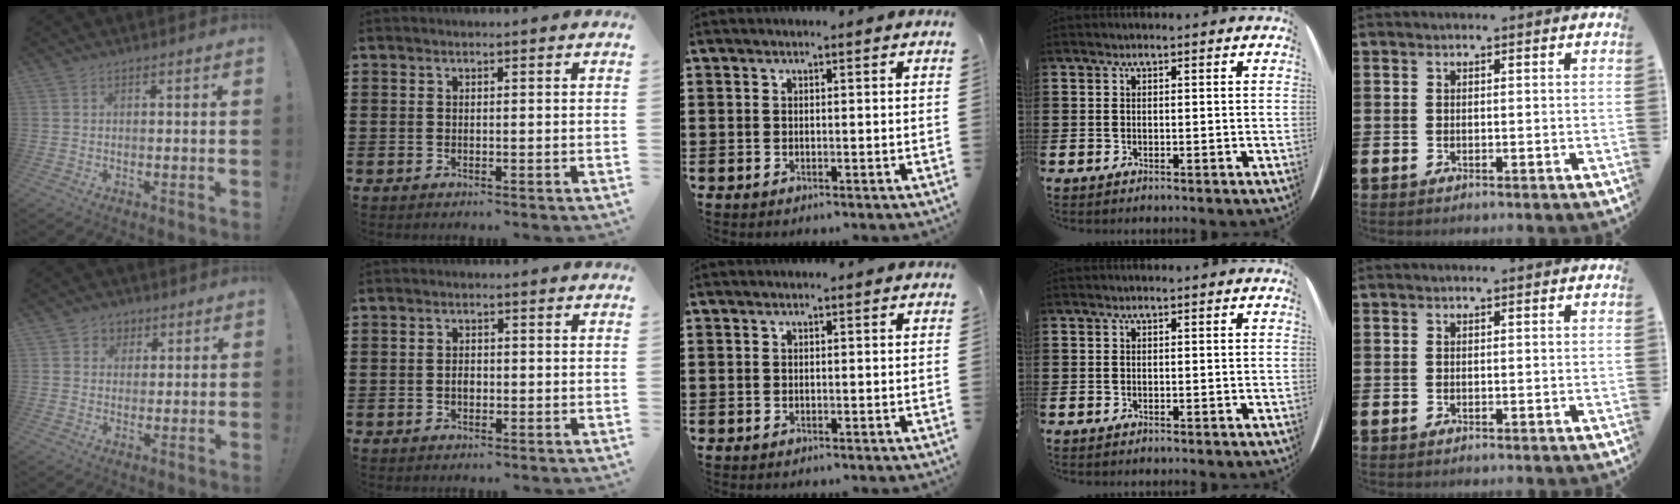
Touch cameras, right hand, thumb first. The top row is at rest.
{"thumb": {"total": 4.2, "force": [1.5, 3.9, 0.5], "torque": [0.010, -0.014, 0.024]}, "index": {"total": 1.6, "force": [-0.3, 1.0, 1.2], "torque": [-0.024, 0.005, -0.006]}}